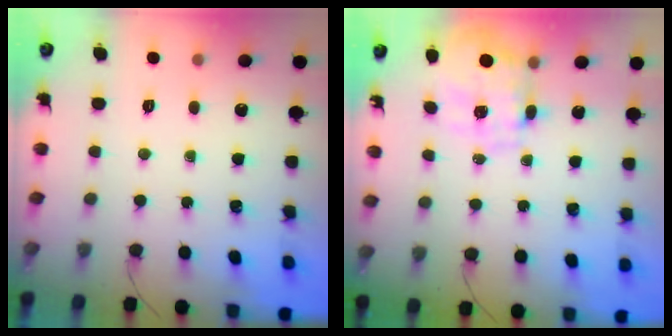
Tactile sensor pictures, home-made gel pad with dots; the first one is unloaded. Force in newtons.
{"total": 7.6, "press": 7.5, "slide": 1.2}